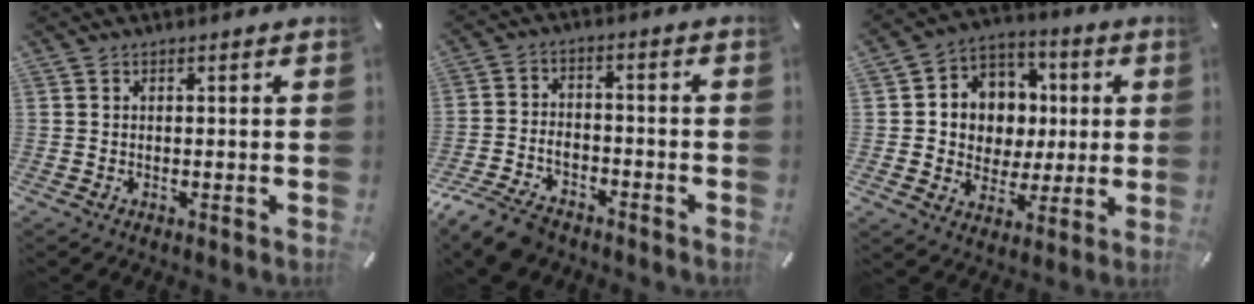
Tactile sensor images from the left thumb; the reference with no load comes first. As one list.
[{"total": 8.3, "force": [-6.2, 4.5, 3.3], "torque": [-0.063, 0.028, -0.115]}, {"total": 10.2, "force": [-0.1, 10.1, 1.6], "torque": [-0.025, 0.001, 0.006]}]